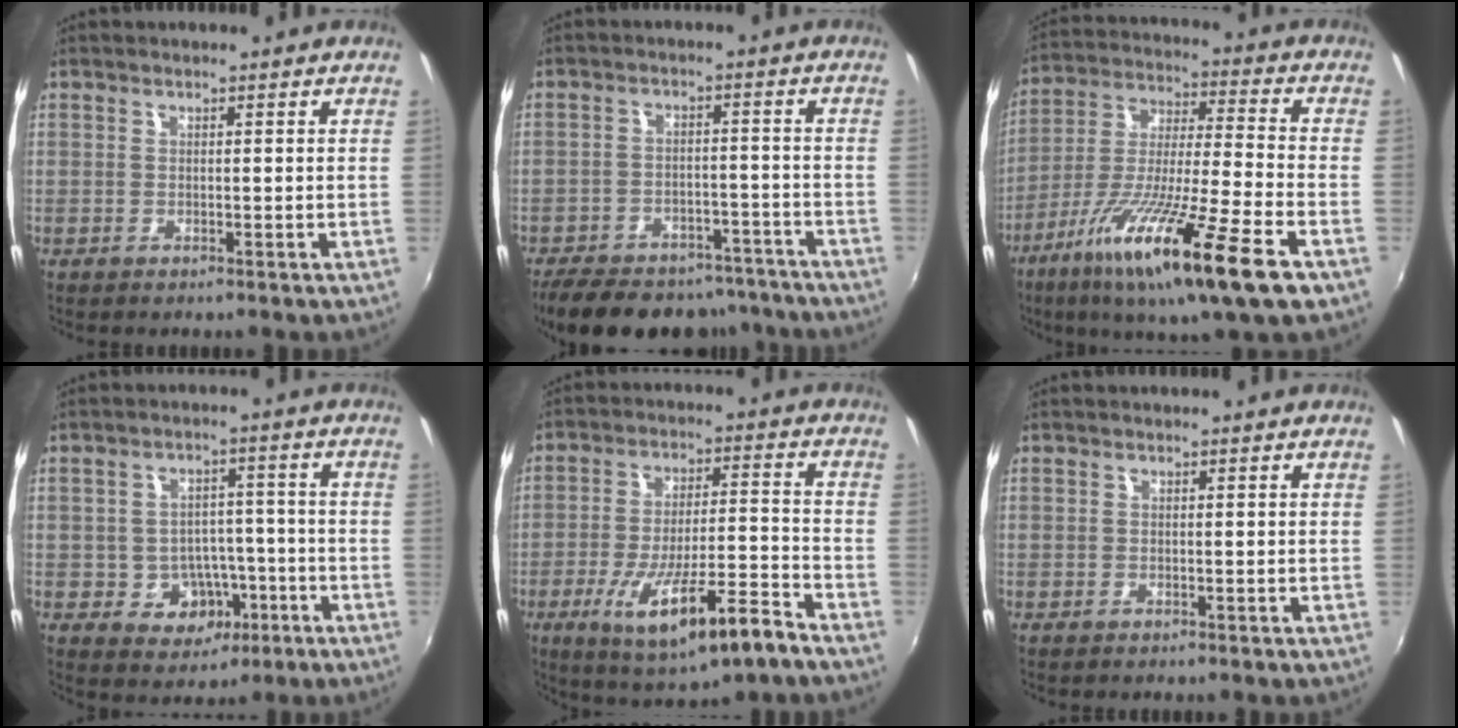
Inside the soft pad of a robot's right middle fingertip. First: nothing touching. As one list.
[{"total": 19.9, "force": [-16.4, 8.4, 7.6], "torque": [-0.165, 0.014, -0.212]}, {"total": 21.6, "force": [-11.3, 1.8, 18.3], "torque": [-0.339, -0.057, -0.202]}, {"total": 8.6, "force": [-3.1, 7.1, 3.6], "torque": [-0.073, 0.018, -0.024]}, {"total": 15.6, "force": [-8.8, 3.1, 12.4], "torque": [-0.231, -0.030, -0.140]}, {"total": 0.0}]